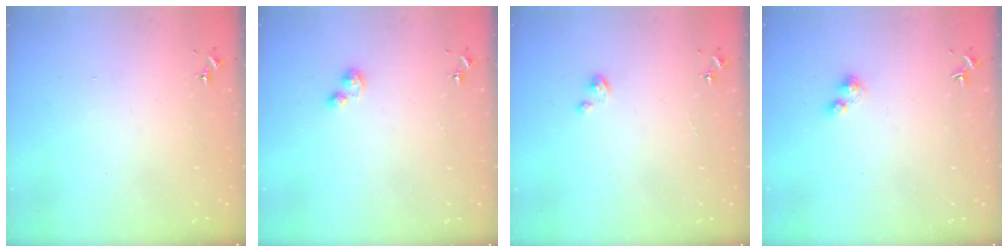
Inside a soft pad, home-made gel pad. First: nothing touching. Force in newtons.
{"total": 2.8, "press": 2.8, "slide": 0.5}
{"total": 1.4, "press": 1.4, "slide": 0.1}
{"total": 2.7, "press": 2.7, "slide": 0.4}